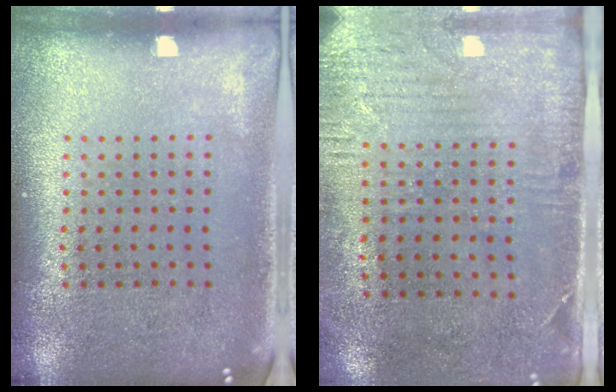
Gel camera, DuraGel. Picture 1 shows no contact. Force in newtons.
{"total": 2.9, "press": 2.3, "slide": 1.7}